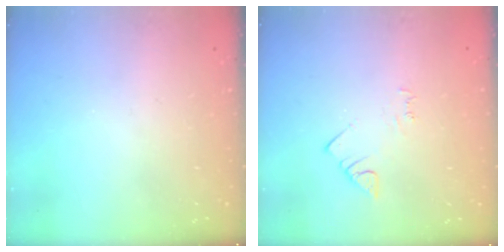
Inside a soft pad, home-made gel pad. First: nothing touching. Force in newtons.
{"total": 2.9, "press": 2.9, "slide": 0.5}